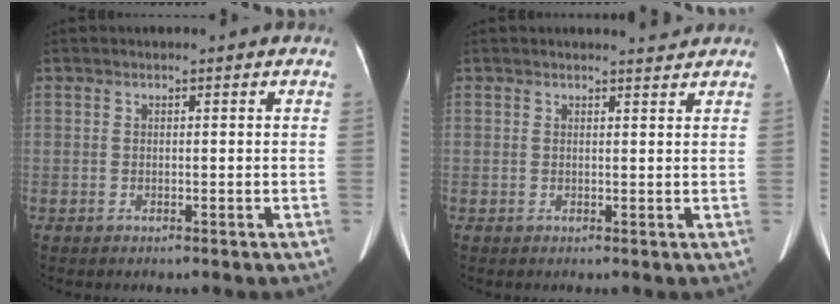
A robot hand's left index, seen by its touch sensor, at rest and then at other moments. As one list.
[{"total": 1.9, "force": [1.9, -0.2, 0.1], "torque": [-0.005, -0.007, 0.026]}]